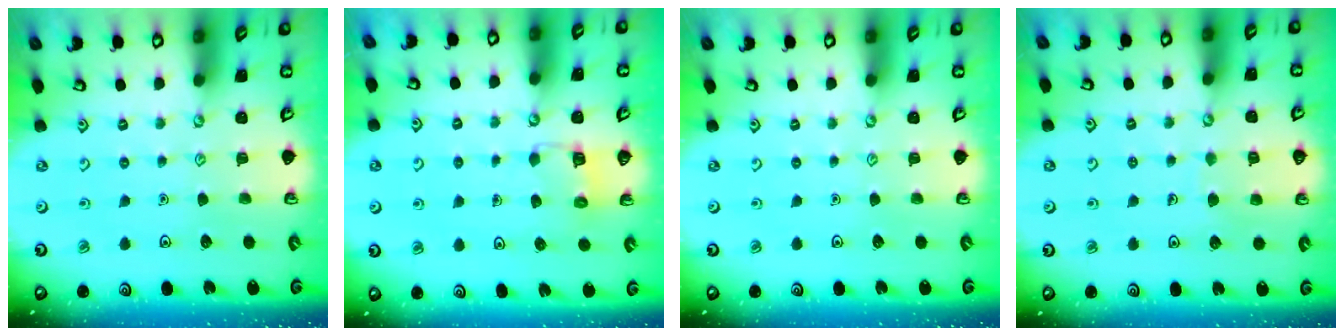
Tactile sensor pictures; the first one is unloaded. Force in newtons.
{"total": 2.8, "press": 2.8, "slide": 0.2}
{"total": 0.0}
{"total": 4.4, "press": 4.4, "slide": 0.3}